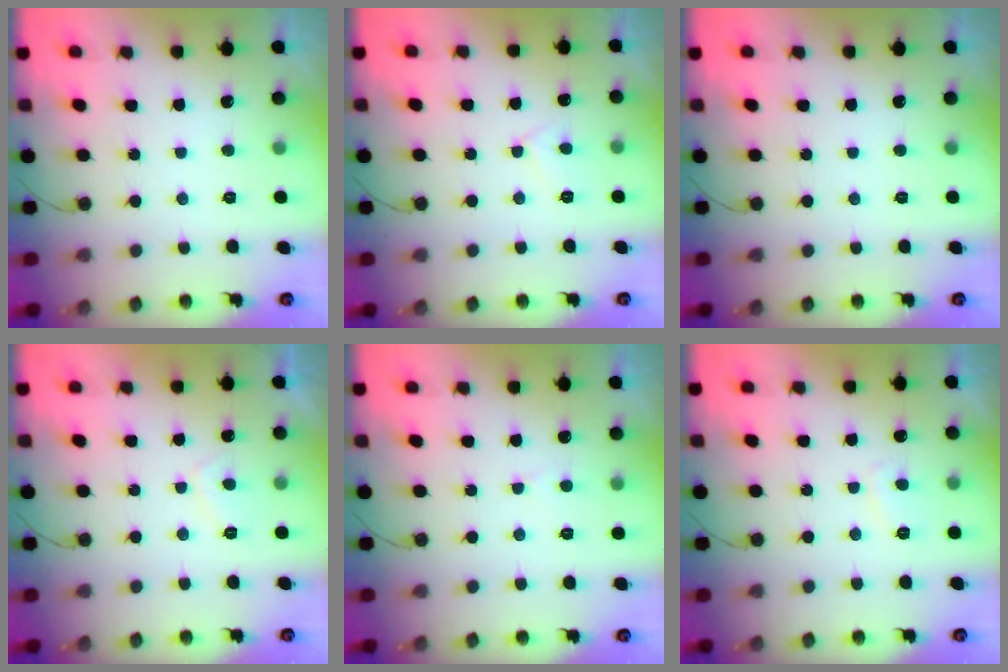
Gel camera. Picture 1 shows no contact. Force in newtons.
{"total": 4.7, "press": 4.7, "slide": 0.5}
{"total": 0.0}
{"total": 2.2, "press": 2.1, "slide": 0.8}
{"total": 2.4, "press": 2.4, "slide": 0.2}
{"total": 2.7, "press": 2.6, "slide": 0.7}